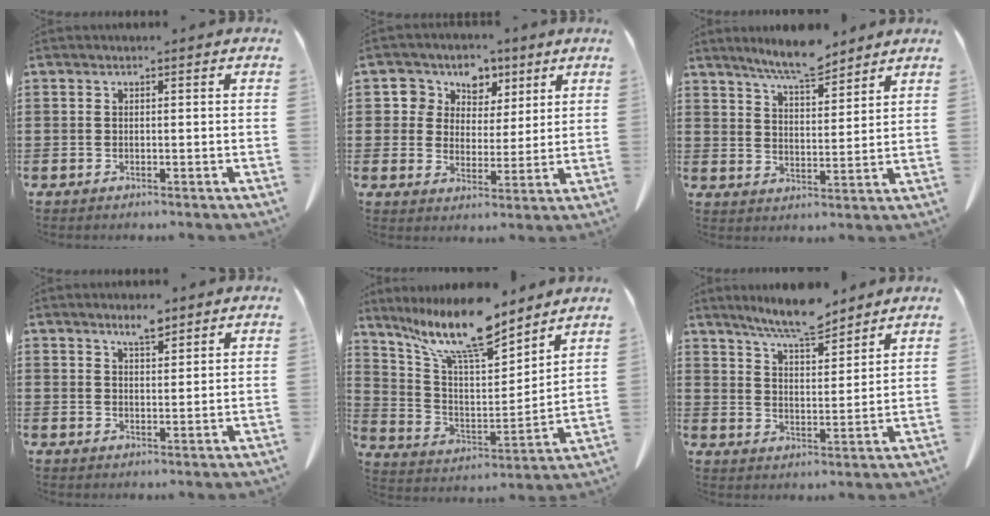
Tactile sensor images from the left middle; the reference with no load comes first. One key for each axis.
{"total": 5.7, "fx": 3.1, "fy": 4.8, "fz": 0.6, "tx": -0.051, "ty": -0.001, "tz": 0.053}
{"total": 7.0, "fx": 6.4, "fy": 0.8, "fz": 2.7, "tx": -0.070, "ty": -0.024, "tz": 0.118}
{"total": 3.5, "fx": 2.9, "fy": 0.8, "fz": 1.8, "tx": -0.033, "ty": -0.006, "tz": 0.052}
{"total": 13.2, "fx": 10.3, "fy": 3.1, "fz": 7.6, "tx": -0.166, "ty": -0.054, "tz": 0.178}
{"total": 7.8, "fx": 6.9, "fy": 0.9, "fz": 3.3, "tx": -0.086, "ty": -0.028, "tz": 0.127}